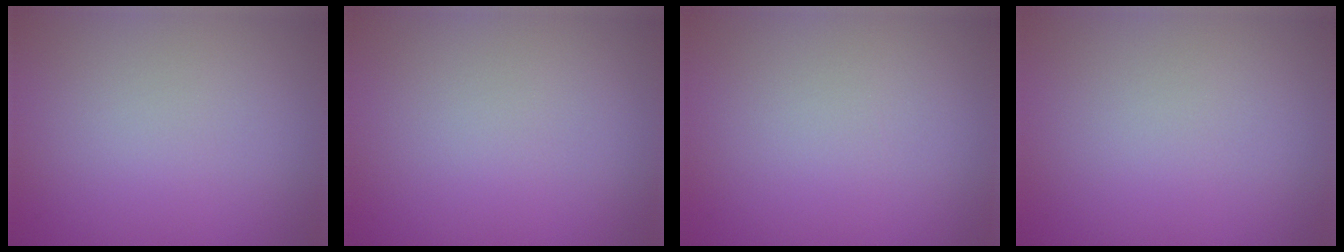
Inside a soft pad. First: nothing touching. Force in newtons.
{"total": 0.0}
{"total": 0.0}
{"total": 0.0}